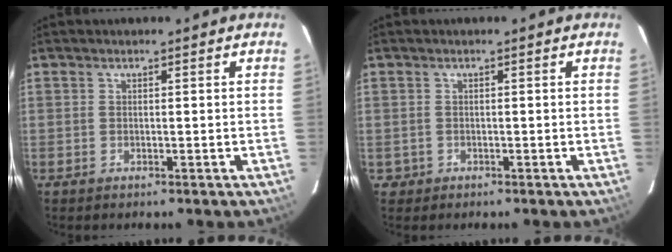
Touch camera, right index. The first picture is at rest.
{"total": 1.7, "force": [-0.4, 1.6, 0.0], "torque": [-0.003, 0.004, -0.003]}